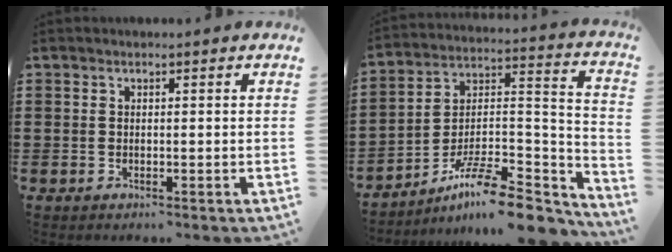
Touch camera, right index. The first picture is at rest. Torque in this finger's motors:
{"motor_torque": [0.61, 0.80, -0.27, -0.21]}